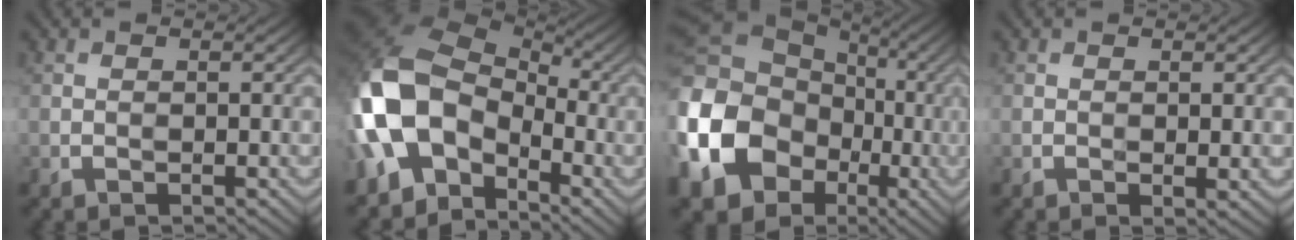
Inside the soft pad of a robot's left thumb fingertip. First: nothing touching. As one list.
[{"total": 15.0, "force": [-3.3, 10.7, 10.0], "torque": [-0.240, -0.008, -0.069]}, {"total": 20.8, "force": [-4.4, 17.1, 11.1], "torque": [-0.273, -0.016, -0.106]}, {"total": 1.1, "force": [0.1, 0.3, 1.0], "torque": [-0.017, -0.005, 0.004]}]